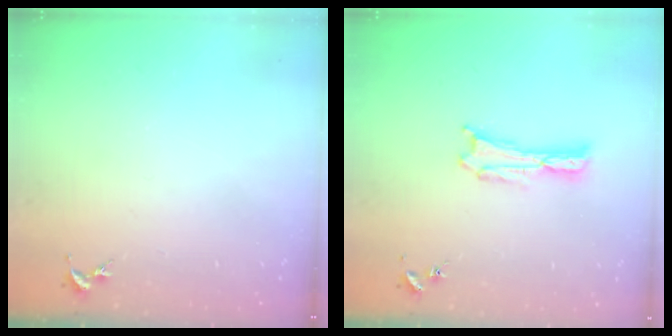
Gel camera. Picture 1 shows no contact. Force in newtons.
{"total": 0.5, "press": 0.5, "slide": 0.2}